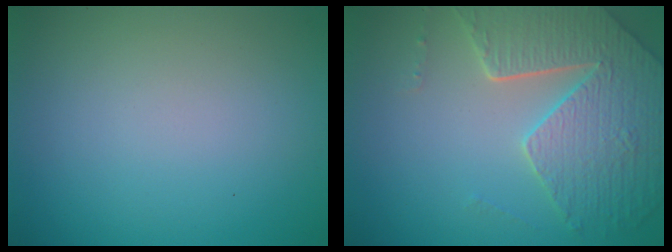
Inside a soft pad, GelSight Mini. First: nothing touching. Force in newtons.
{"total": 6.2, "press": 5.1, "slide": 3.6}